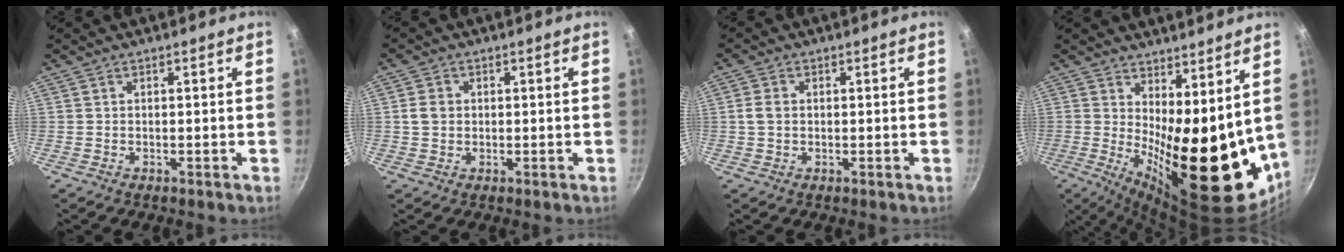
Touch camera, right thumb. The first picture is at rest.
{"total": 3.2, "force": [0.3, 2.7, 1.7], "torque": [-0.020, 0.005, 0.001]}
{"total": 2.9, "force": [0.2, 2.2, 1.9], "torque": [-0.034, 0.007, 0.002]}
{"total": 20.3, "force": [3.9, 8.5, 18.0], "torque": [-0.215, -0.054, 0.077]}